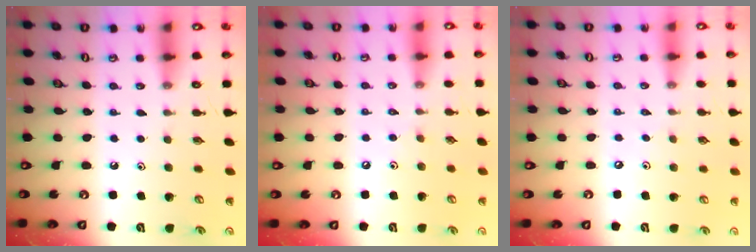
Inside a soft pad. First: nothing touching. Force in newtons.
{"total": 1.8, "press": 1.7, "slide": 0.4}
{"total": 1.9, "press": 1.9, "slide": 0.4}